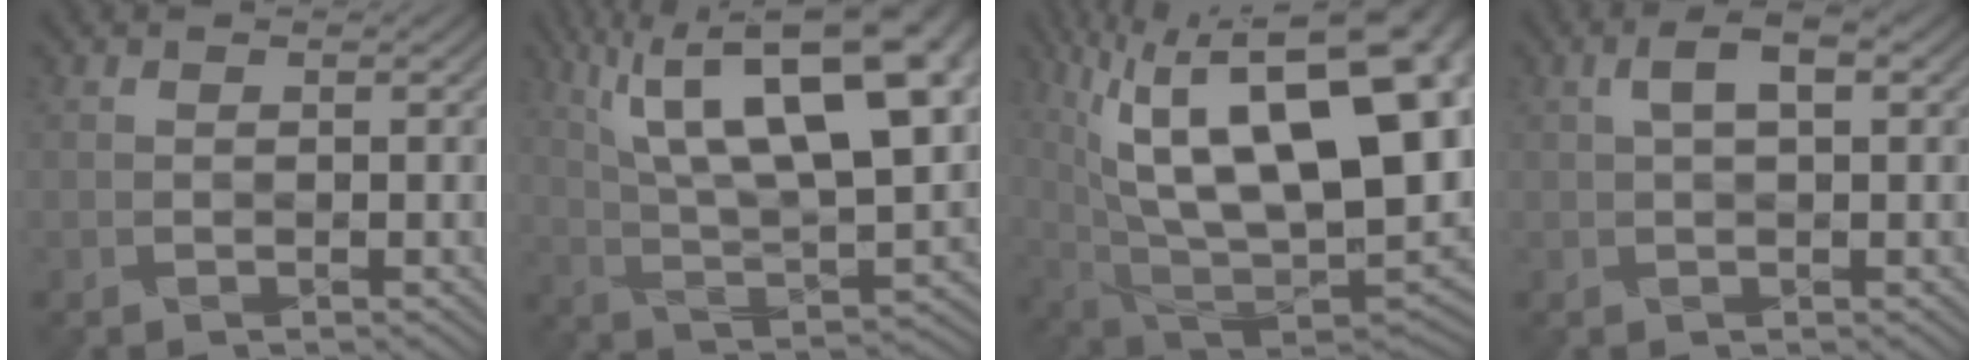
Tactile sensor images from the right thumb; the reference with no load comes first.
{"total": 20.6, "force": [9.4, 7.3, 16.8], "torque": [-0.275, 0.053, 0.151]}
{"total": 23.3, "force": [7.9, 10.3, 19.4], "torque": [-0.318, 0.042, 0.155]}
{"total": 3.3, "force": [1.1, 1.0, 3.0], "torque": [-0.052, 0.009, 0.020]}